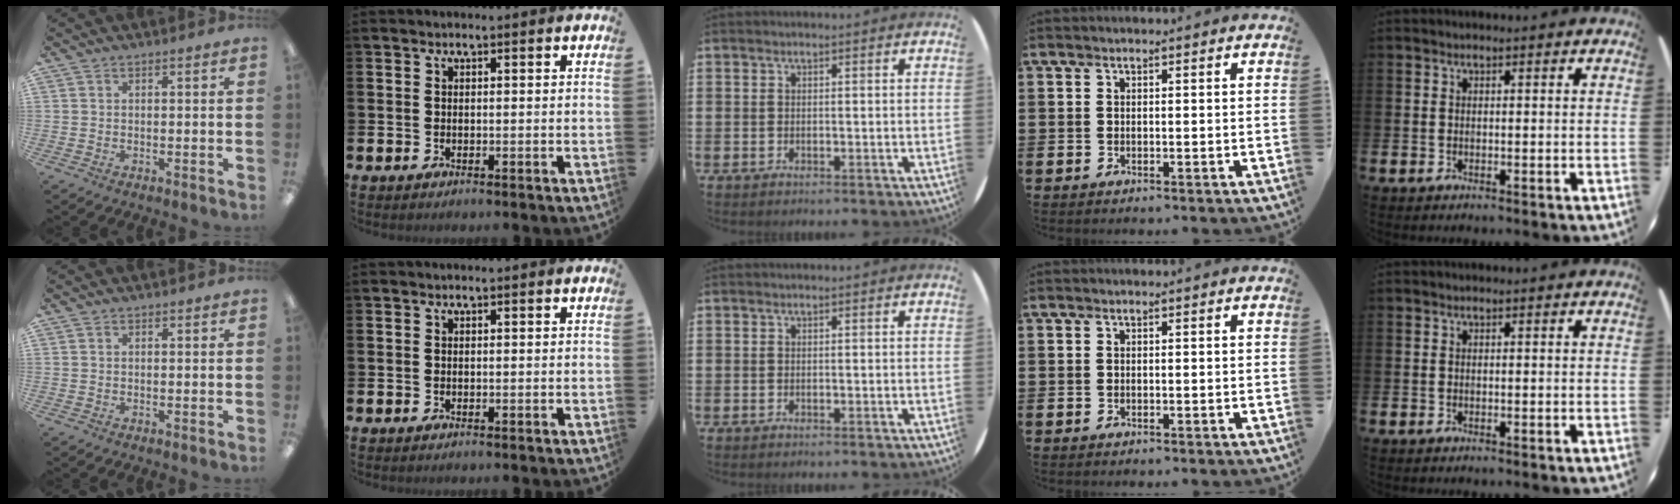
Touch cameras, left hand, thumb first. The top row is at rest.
{}